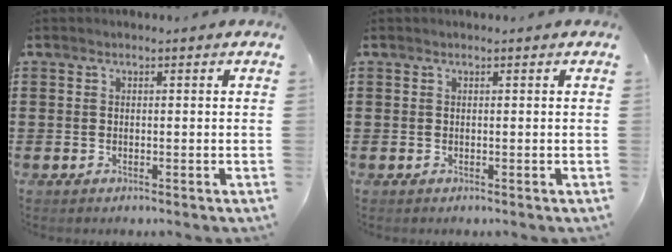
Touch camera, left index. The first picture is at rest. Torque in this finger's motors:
{"motor_torque": [-0.39, 0.35, 0.01, -0.01]}